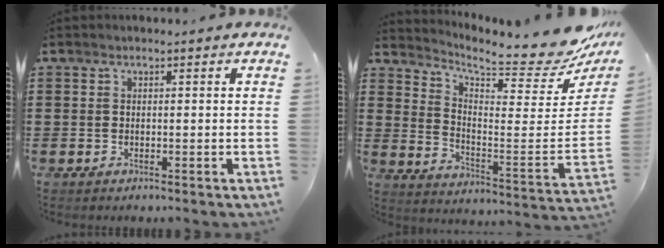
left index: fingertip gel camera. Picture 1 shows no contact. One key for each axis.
{"total": 8.9, "fx": 7.9, "fy": 0.6, "fz": 4.0, "tx": -0.082, "ty": -0.073, "tz": 0.126}